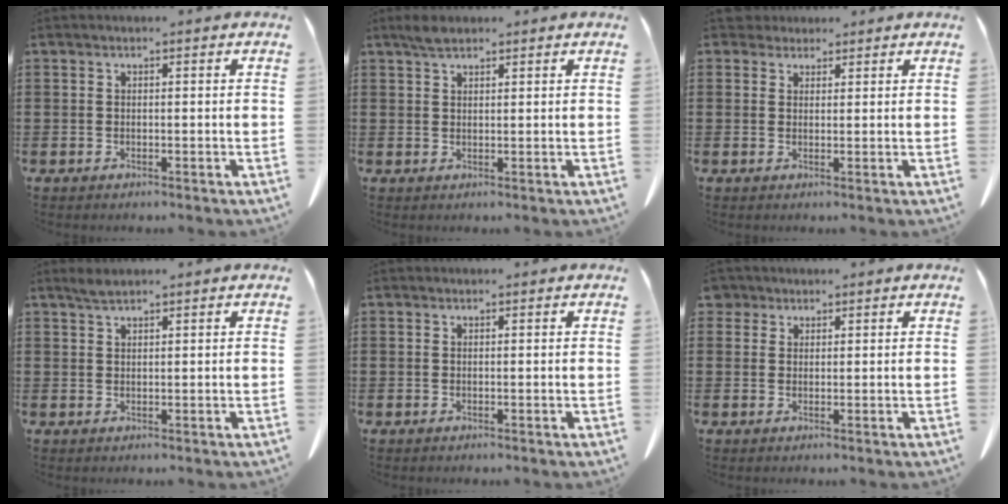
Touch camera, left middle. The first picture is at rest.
{"total": 2.4, "force": [1.8, 0.8, 1.3], "torque": [-0.031, 0.003, 0.035]}
{"total": 2.3, "force": [2.0, 1.1, 0.2], "torque": [-0.004, 0.002, 0.039]}
{"total": 1.6, "force": [1.4, 0.2, 0.9], "torque": [-0.020, -0.001, 0.026]}
{"total": 0.0}
{"total": 2.2, "force": [1.7, 1.4, 0.5], "torque": [-0.017, 0.007, 0.034]}